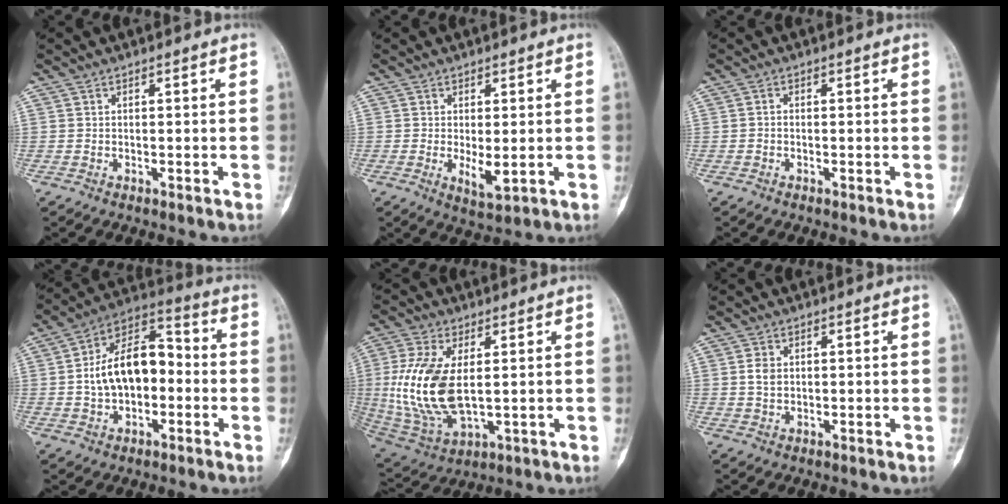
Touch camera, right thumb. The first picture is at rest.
{"total": 4.1, "force": [-0.5, 1.6, 3.8], "torque": [-0.057, -0.014, -0.004]}
{"total": 0.7, "force": [-0.3, 0.5, 0.3], "torque": [0.003, 0.001, -0.012]}
{"total": 15.0, "force": [-1.1, 9.4, 11.7], "torque": [-0.175, 0.043, -0.027]}
{"total": 17.0, "force": [1.0, 8.8, 14.5], "torque": [-0.308, -0.014, 0.032]}
{"total": 2.9, "force": [0.5, 2.1, 1.9], "torque": [-0.030, -0.001, 0.008]}